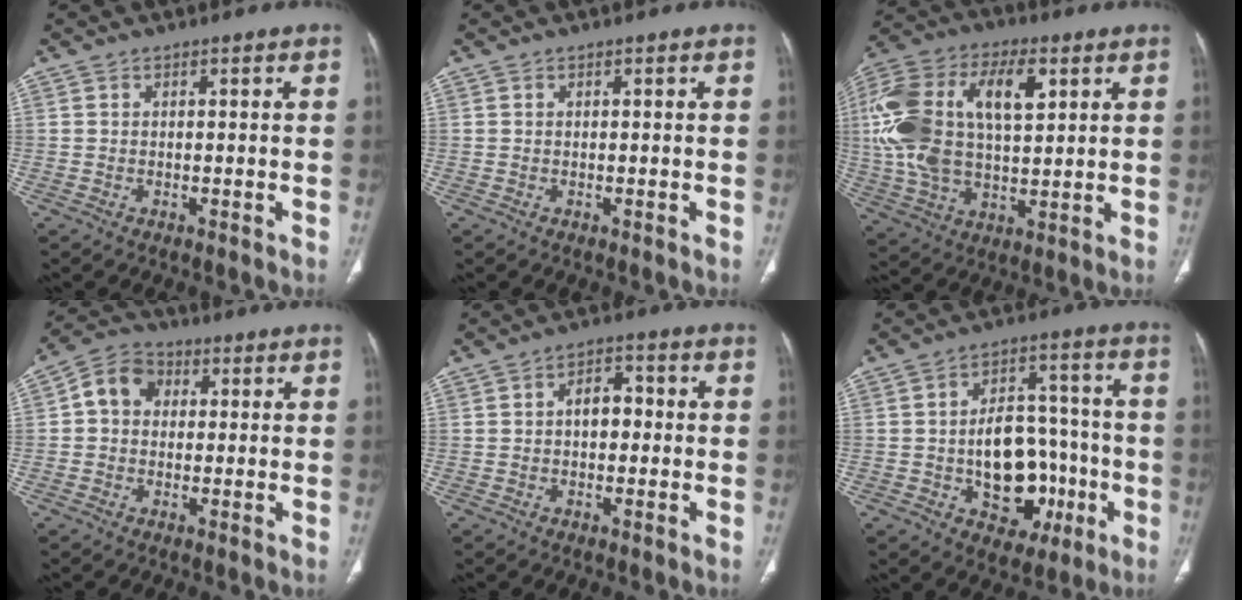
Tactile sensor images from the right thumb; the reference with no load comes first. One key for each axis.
{"total": 0.0}
{"total": 23.9, "fx": 5.6, "fy": 13.0, "fz": 19.2, "tx": -0.391, "ty": 0.010, "tz": 0.097}
{"total": 7.2, "fx": 1.0, "fy": 5.9, "fz": 4.0, "tx": -0.054, "ty": 0.019, "tz": 0.005}
{"total": 4.9, "fx": 0.0, "fy": 3.3, "fz": 3.6, "tx": -0.041, "ty": 0.018, "tz": -0.008}
{"total": 15.3, "fx": -3.7, "fy": 10.6, "fz": 10.4, "tx": -0.109, "ty": 0.044, "tz": -0.043}